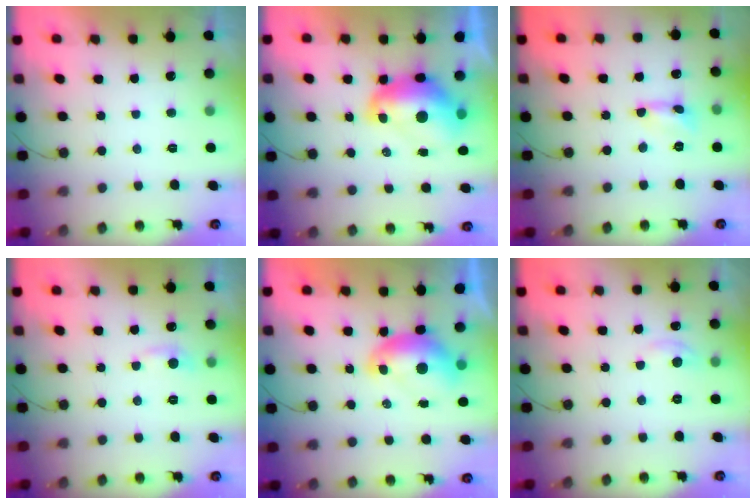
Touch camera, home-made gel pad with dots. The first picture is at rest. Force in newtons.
{"total": 12.8, "press": 12.7, "slide": 1.4}
{"total": 1.0, "press": 1.0, "slide": 0.1}
{"total": 4.9, "press": 4.9, "slide": 0.7}
{"total": 7.6, "press": 7.5, "slide": 1.0}
{"total": 3.3, "press": 3.3, "slide": 0.4}